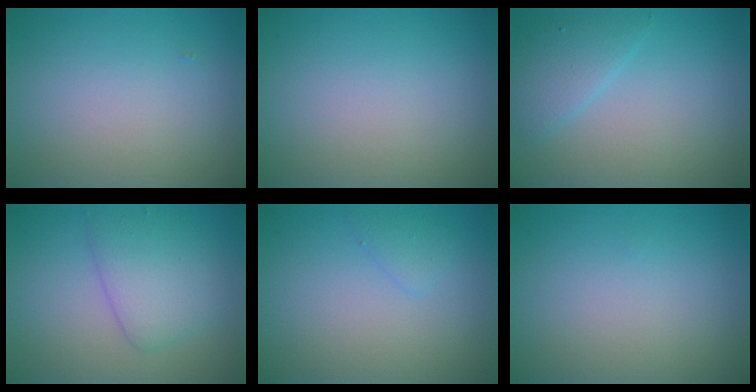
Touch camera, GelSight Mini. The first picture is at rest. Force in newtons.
{"total": 0.0}
{"total": 2.6, "press": 2.6, "slide": 0.1}
{"total": 3.8, "press": 3.8, "slide": 0.1}
{"total": 1.0, "press": 1.0, "slide": 0.1}
{"total": 0.0}